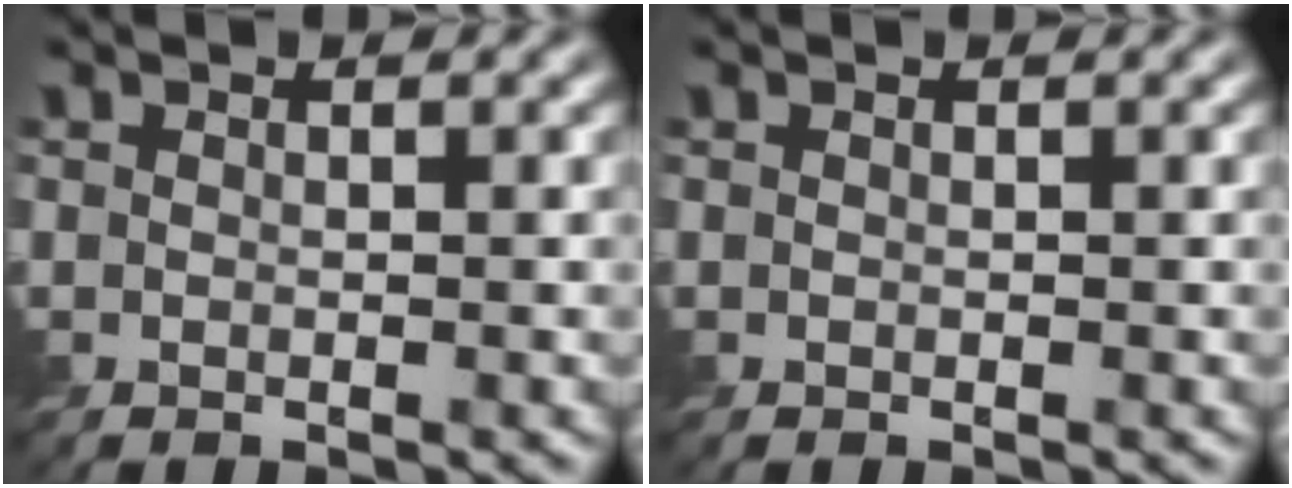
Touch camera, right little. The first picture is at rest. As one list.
[{"total": 0.0}]